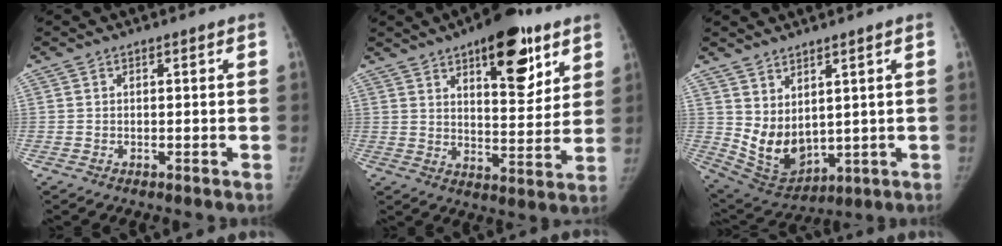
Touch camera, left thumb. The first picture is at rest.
{"total": 16.9, "force": [9.4, 7.0, 12.1], "torque": [-0.121, -0.045, 0.136]}
{"total": 10.0, "force": [2.8, 5.9, 7.6], "torque": [-0.113, -0.026, 0.080]}